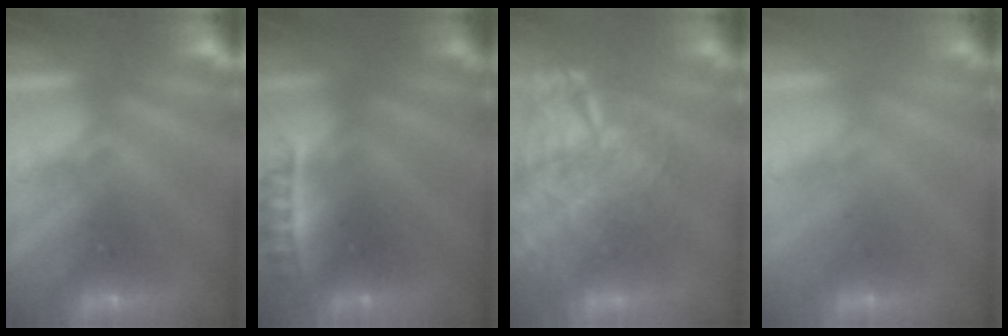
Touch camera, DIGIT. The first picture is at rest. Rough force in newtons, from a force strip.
{"total": 2.3}
{"total": 7.9}
{"total": 2.9}